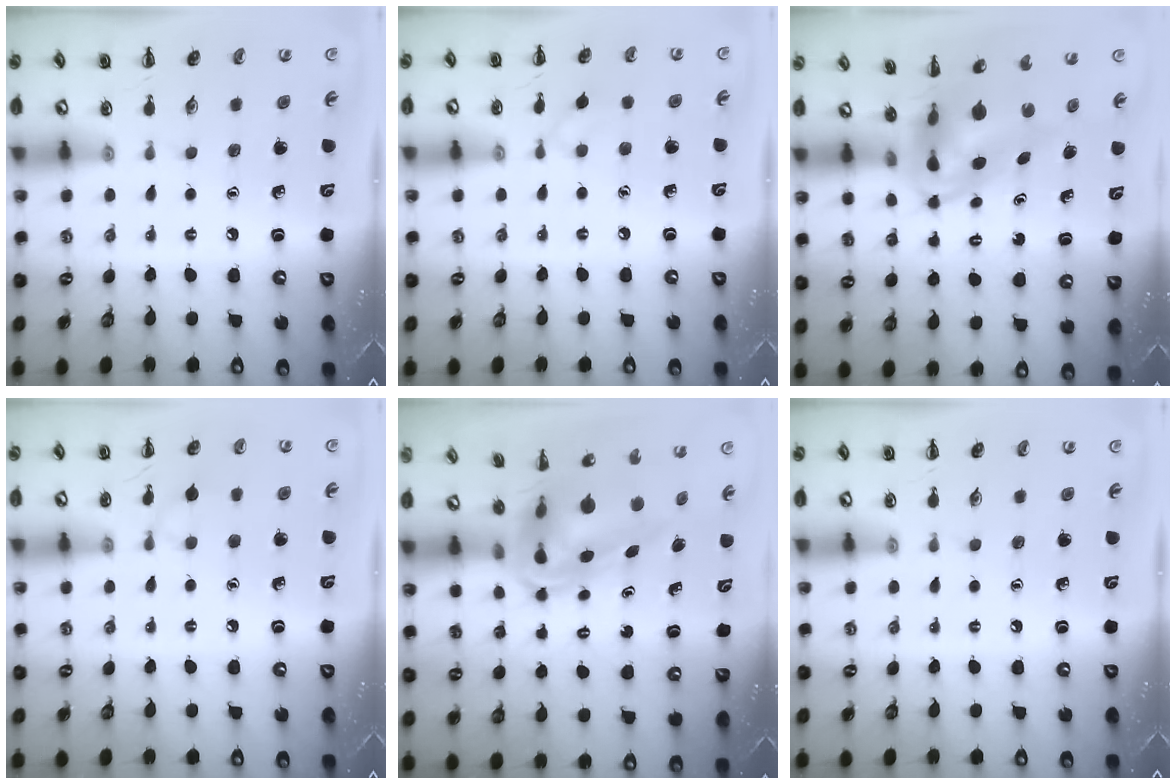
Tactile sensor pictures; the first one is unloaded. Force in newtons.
{"total": 2.9, "press": 2.6, "slide": 1.1}
{"total": 6.0, "press": 5.7, "slide": 1.9}
{"total": 4.9, "press": 4.5, "slide": 1.8}
{"total": 6.7, "press": 6.4, "slide": 2.0}
{"total": 0.0}